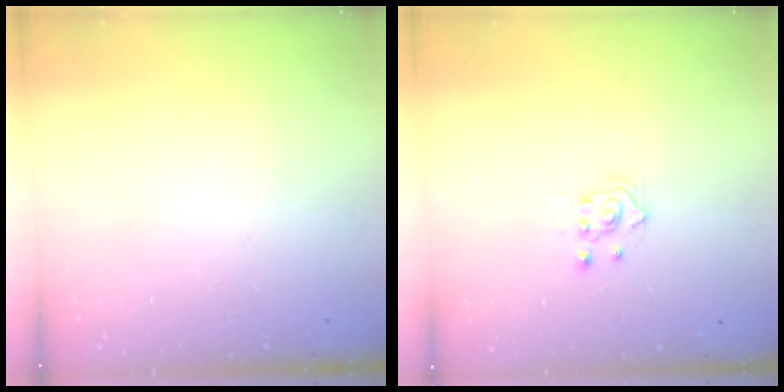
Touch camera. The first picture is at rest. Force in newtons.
{"total": 2.6, "press": 2.4, "slide": 1.0}